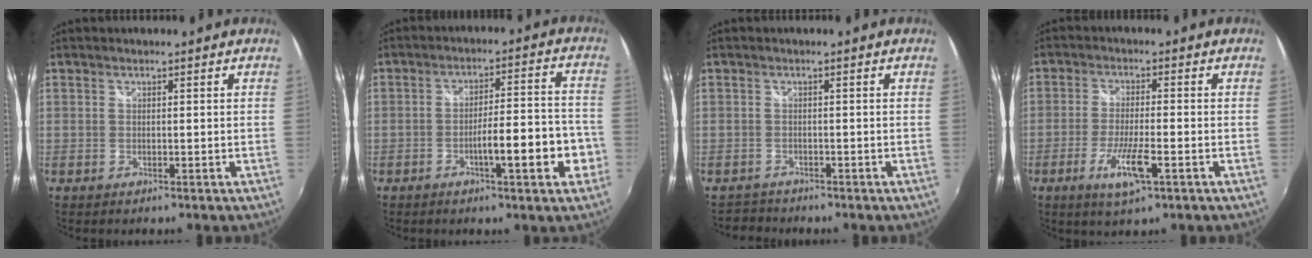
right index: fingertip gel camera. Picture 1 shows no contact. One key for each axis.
{"total": 10.4, "fx": -4.1, "fy": 1.6, "fz": 9.4, "tx": -0.148, "ty": 0.004, "tz": -0.054}
{"total": 2.3, "fx": -2.1, "fy": 0.8, "fz": -0.4, "tx": -0.002, "ty": -0.001, "tz": -0.039}
{"total": 7.5, "fx": -3.4, "fy": 1.2, "fz": 6.5, "tx": -0.134, "ty": -0.015, "tz": -0.063}